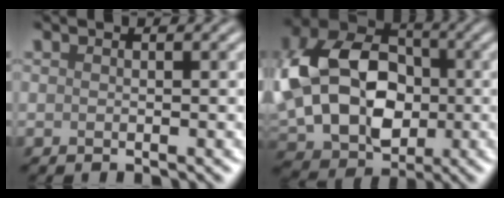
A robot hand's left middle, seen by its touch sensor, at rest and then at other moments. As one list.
[{"total": 14.3, "force": [-0.2, 10.3, 9.9], "torque": [-0.196, 0.005, 0.004]}]